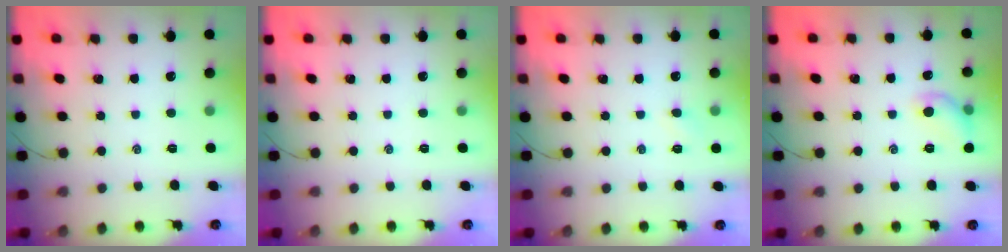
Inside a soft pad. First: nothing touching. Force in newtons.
{"total": 0.0}
{"total": 3.0, "press": 2.9, "slide": 0.8}
{"total": 7.2, "press": 7.1, "slide": 1.2}